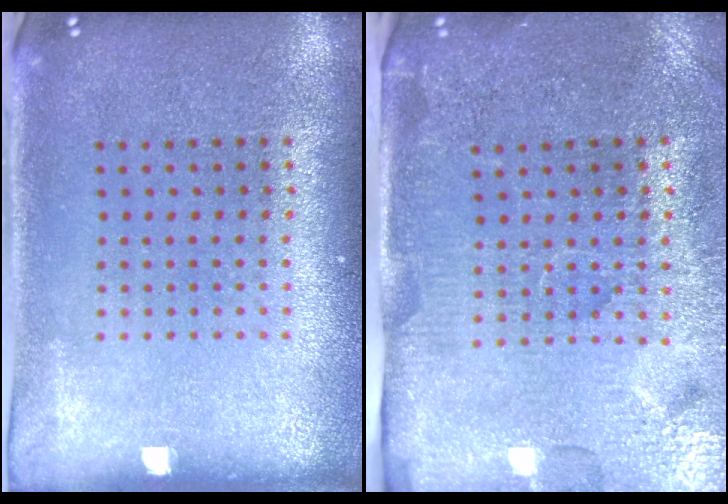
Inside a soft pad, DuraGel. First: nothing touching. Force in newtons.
{"total": 4.3, "press": 3.9, "slide": 1.9}